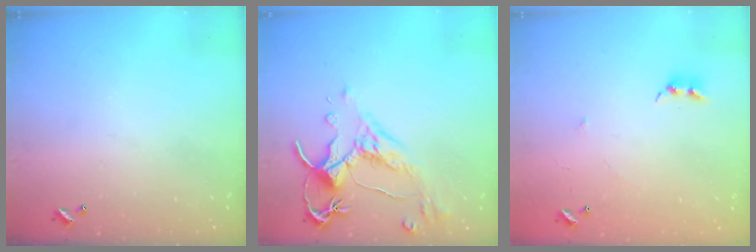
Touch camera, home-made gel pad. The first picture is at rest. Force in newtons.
{"total": 2.5, "press": 2.1, "slide": 1.2}
{"total": 5.1, "press": 5.0, "slide": 1.0}